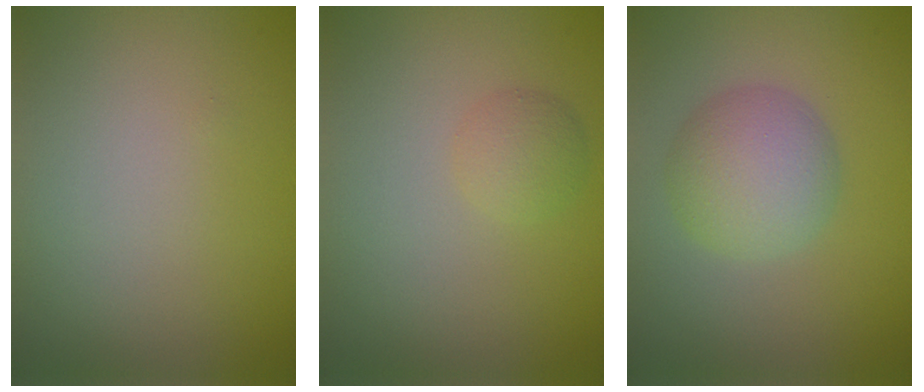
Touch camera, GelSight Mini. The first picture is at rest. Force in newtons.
{"total": 1.7, "press": 1.7, "slide": 0.1}
{"total": 4.7, "press": 4.7, "slide": 0.1}